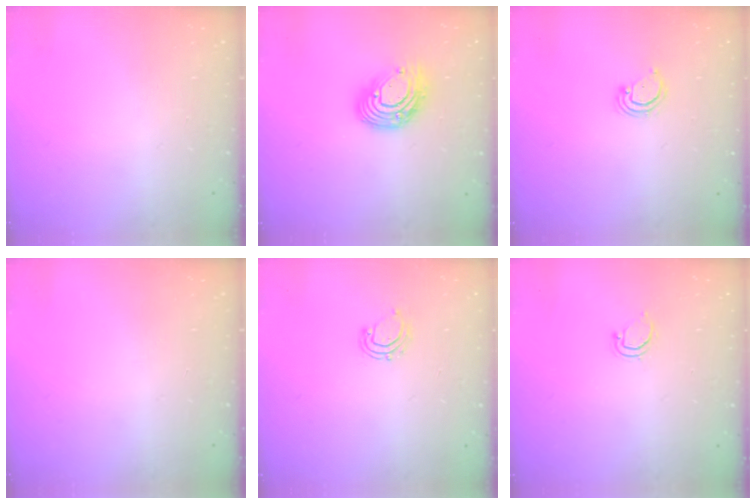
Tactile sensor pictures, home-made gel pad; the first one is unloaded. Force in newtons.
{"total": 11.5, "press": 11.4, "slide": 0.9}
{"total": 2.8, "press": 2.8, "slide": 0.2}
{"total": 0.0}
{"total": 5.6, "press": 5.4, "slide": 1.5}
{"total": 3.1, "press": 3.1, "slide": 0.2}